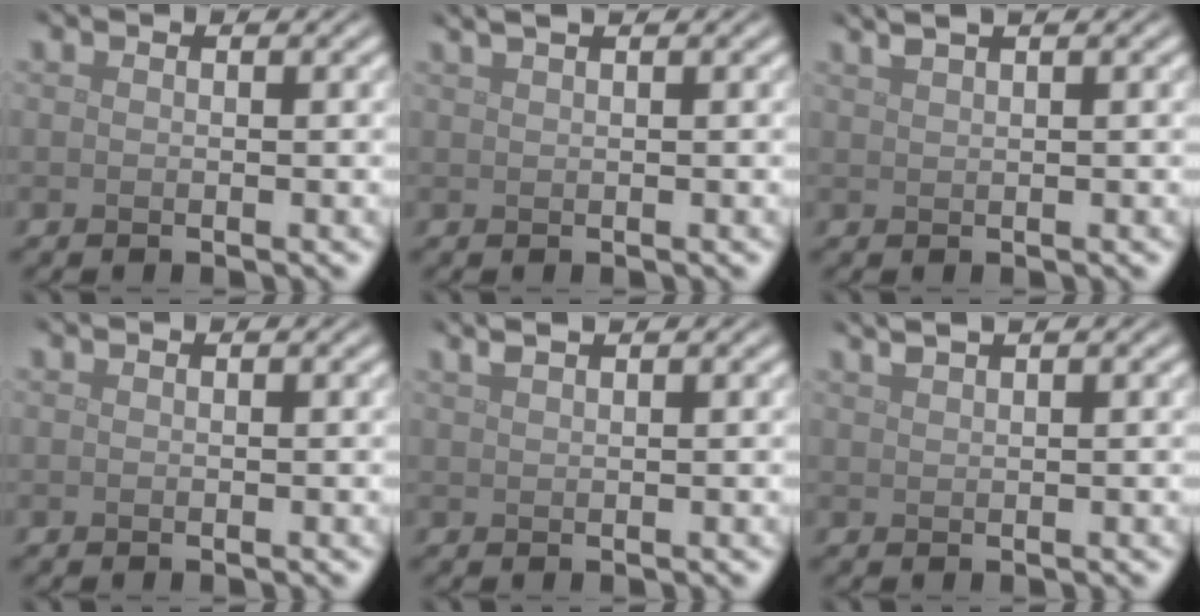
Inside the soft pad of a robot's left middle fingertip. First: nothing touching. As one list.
[{"total": 2.9, "force": [1.9, 1.2, 1.9], "torque": [-0.015, 0.013, 0.011]}, {"total": 3.1, "force": [2.2, 1.1, 2.0], "torque": [-0.019, 0.016, 0.017]}, {"total": 0.0}, {"total": 2.1, "force": [1.5, 0.8, 1.3], "torque": [-0.013, 0.009, 0.012]}, {"total": 2.6, "force": [1.9, 0.8, 1.6], "torque": [-0.014, 0.012, 0.018]}]